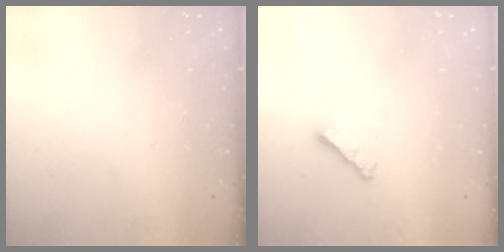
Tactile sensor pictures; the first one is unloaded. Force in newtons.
{"total": 2.8, "press": 2.7, "slide": 0.6}